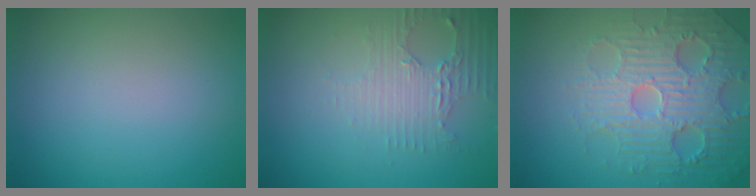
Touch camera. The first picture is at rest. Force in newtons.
{"total": 3.0, "press": 2.5, "slide": 1.7}
{"total": 5.3, "press": 5.2, "slide": 1.2}